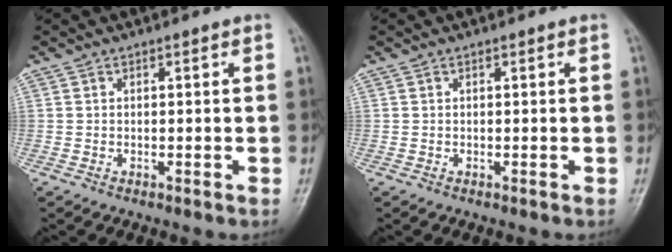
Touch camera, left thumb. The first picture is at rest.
{"total": 0.0}